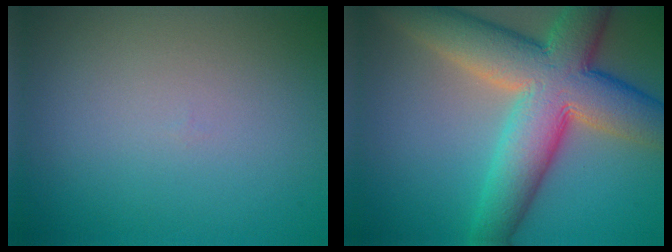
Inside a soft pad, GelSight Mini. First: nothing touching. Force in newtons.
{"total": 11.3, "press": 11.3, "slide": 0.8}